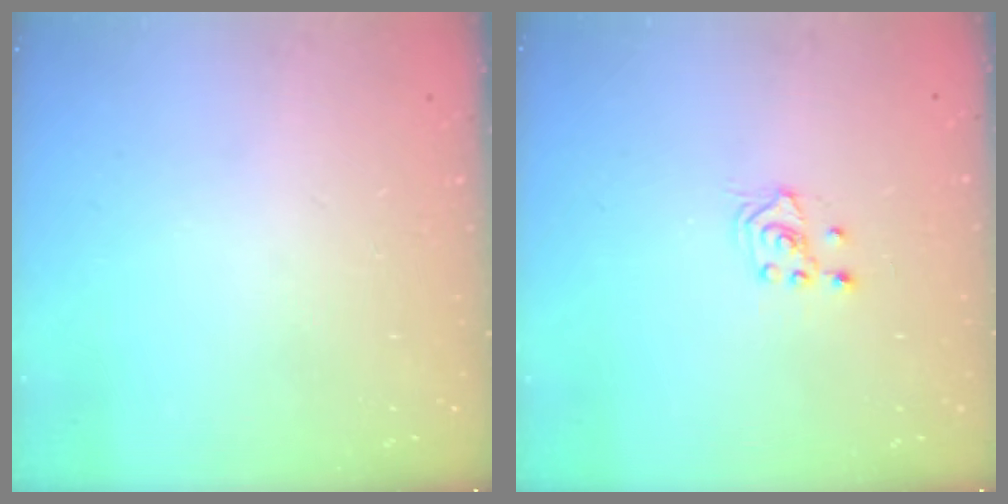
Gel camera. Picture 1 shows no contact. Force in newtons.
{"total": 2.1, "press": 2.0, "slide": 0.8}